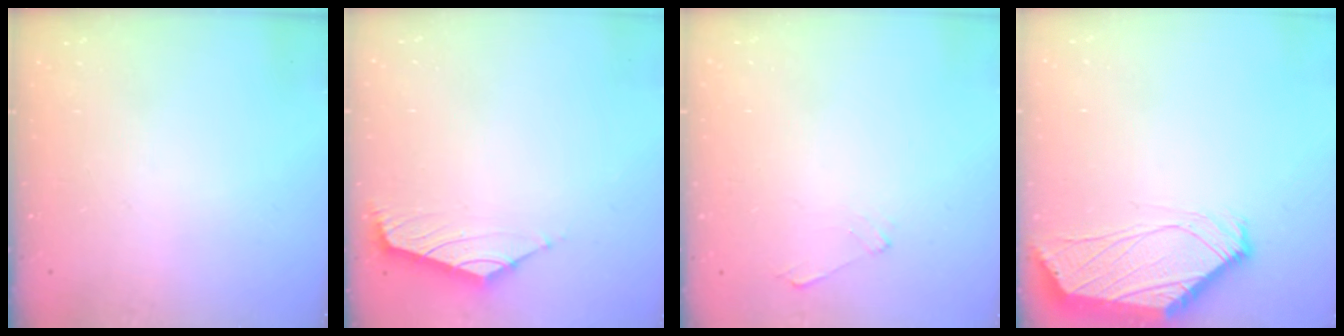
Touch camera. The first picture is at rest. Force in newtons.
{"total": 1.7, "press": 1.6, "slide": 0.6}
{"total": 1.0, "press": 1.0, "slide": 0.3}
{"total": 1.0, "press": 0.8, "slide": 0.5}